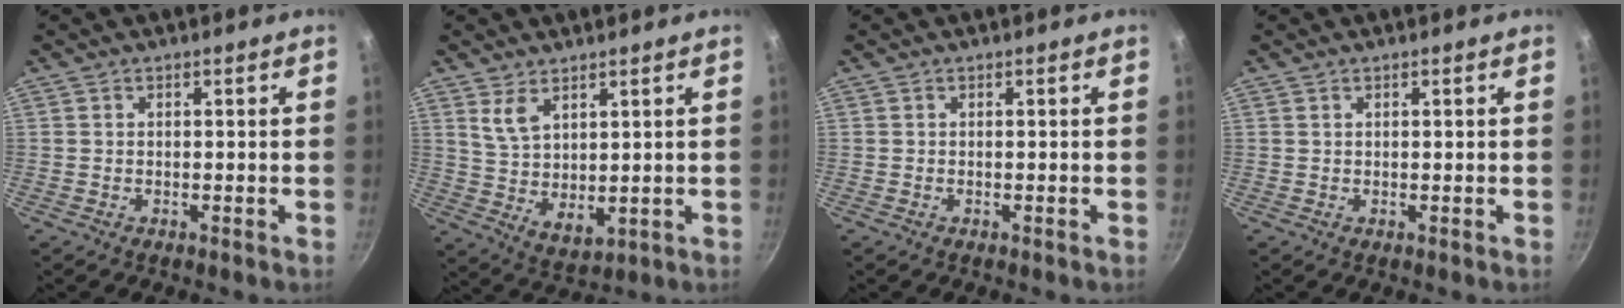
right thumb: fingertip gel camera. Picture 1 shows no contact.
{"total": 7.4, "force": [3.9, 3.7, 5.1], "torque": [-0.081, -0.032, 0.085]}
{"total": 0.0}
{"total": 0.0}